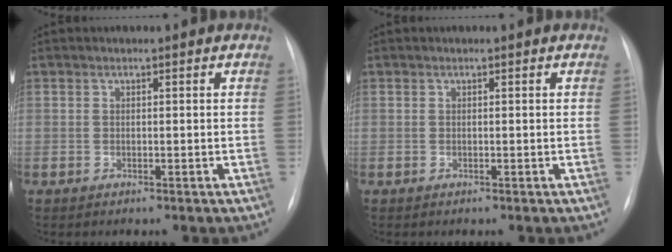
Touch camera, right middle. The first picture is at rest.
{"total": 0.0}